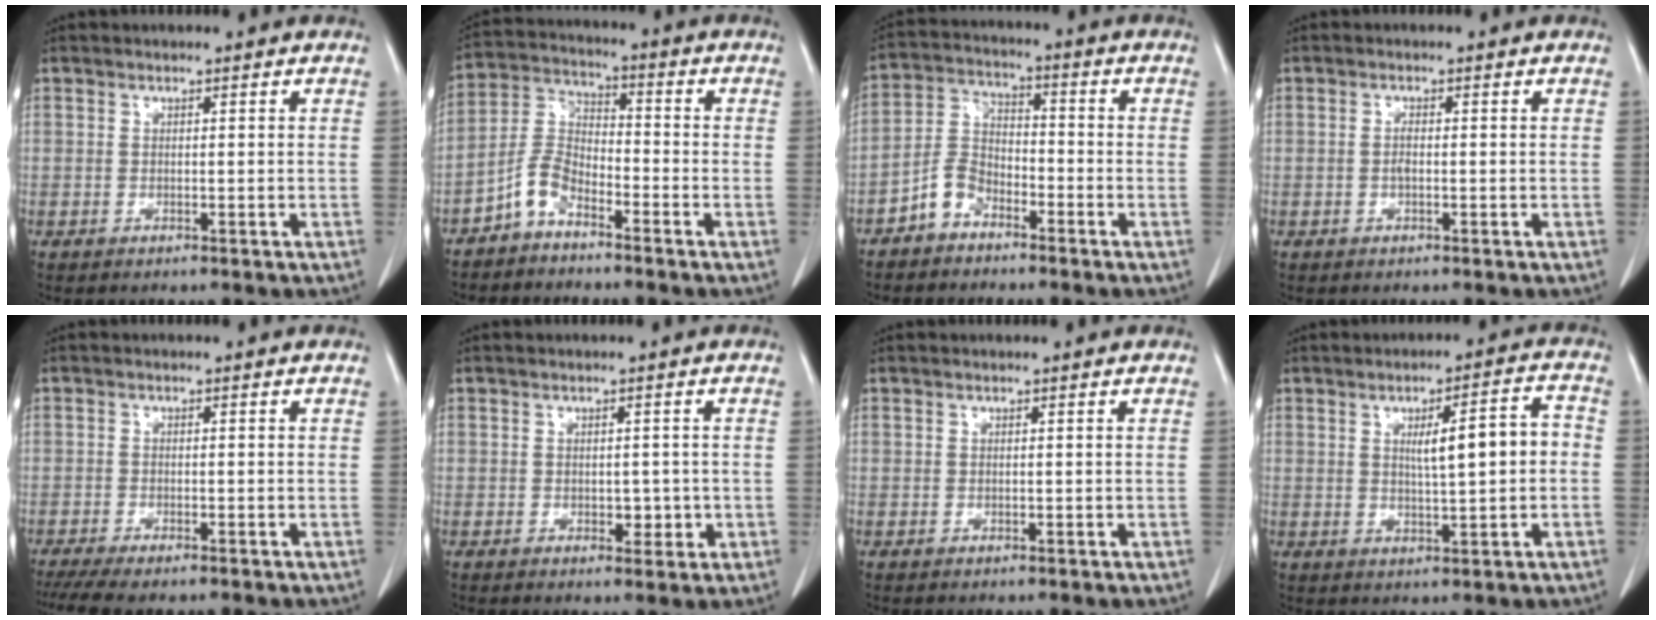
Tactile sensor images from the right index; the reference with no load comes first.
{"total": 5.8, "force": [-4.1, 2.7, 3.0], "torque": [-0.067, 0.010, -0.091]}
{"total": 5.7, "force": [-3.8, 3.6, 2.2], "torque": [-0.047, 0.014, -0.080]}
{"total": 1.0, "force": [-0.2, 0.3, 1.0], "torque": [-0.022, 0.001, -0.005]}
{"total": 6.3, "force": [-5.2, 1.2, 3.5], "torque": [-0.054, -0.011, -0.083]}
{"total": 2.6, "force": [-0.5, 1.7, 1.9], "torque": [-0.020, 0.002, 0.000]}
{"total": 0.0}
{"total": 7.5, "force": [0.4, 1.2, 7.4], "torque": [-0.112, 0.018, 0.009]}